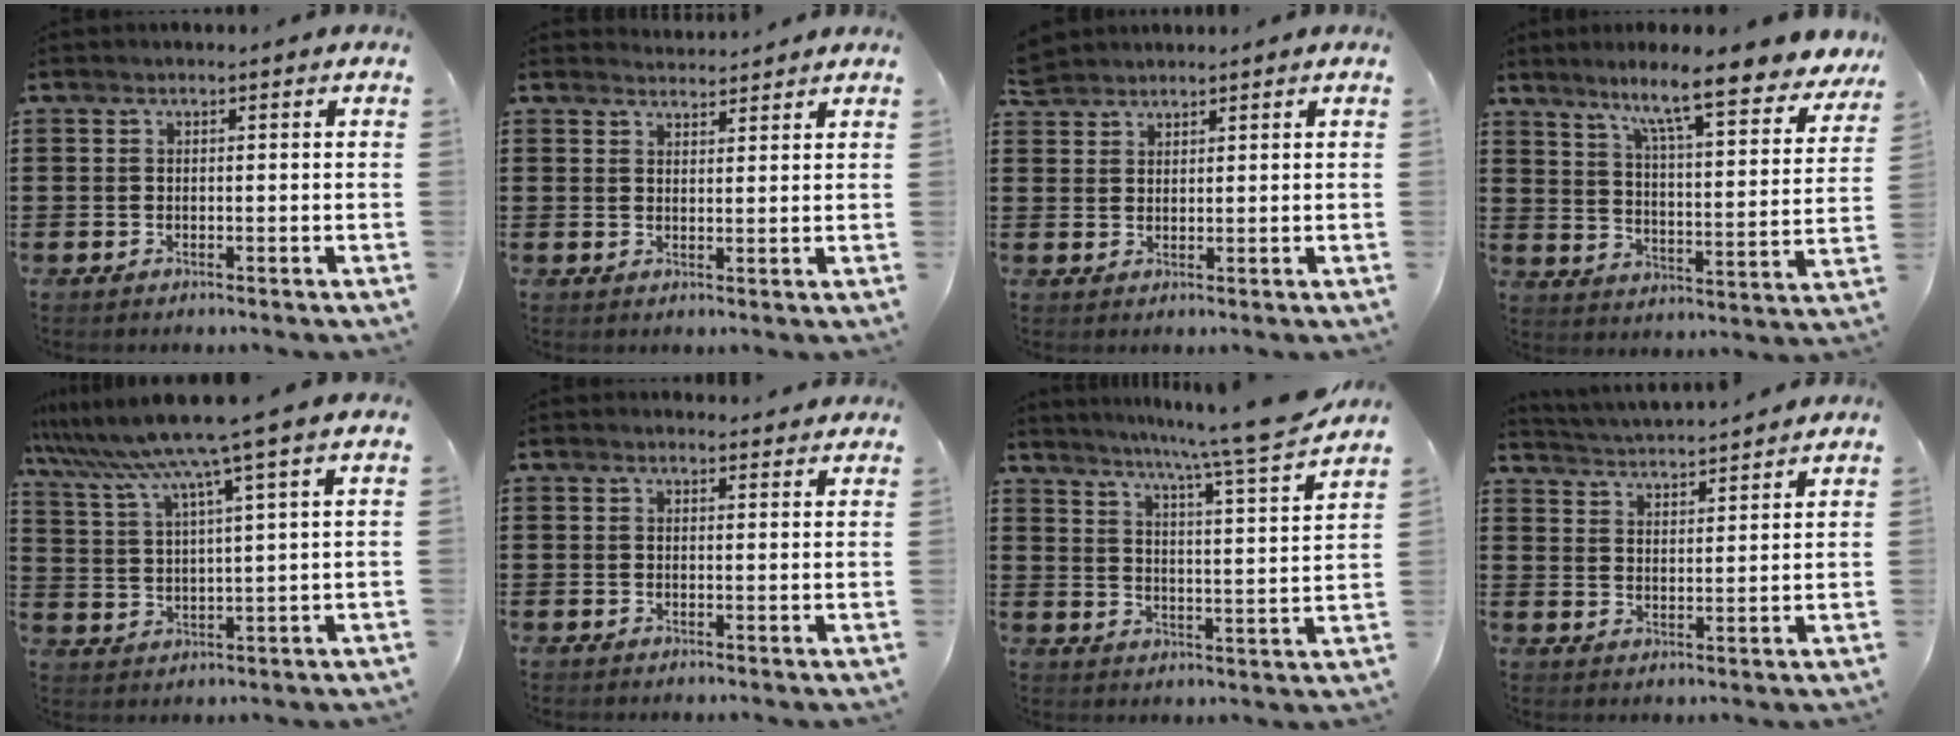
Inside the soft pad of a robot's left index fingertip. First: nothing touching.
{"total": 2.4, "force": [2.4, 0.1, -0.2], "torque": [-0.004, -0.006, 0.047]}
{"total": 2.5, "force": [2.4, 0.7, 0.0], "torque": [-0.008, 0.000, 0.048]}
{"total": 9.8, "force": [8.0, 0.1, 5.5], "torque": [-0.119, -0.054, 0.129]}
{"total": 8.3, "force": [6.7, -1.4, 4.7], "torque": [-0.117, -0.039, 0.108]}
{"total": 1.4, "force": [1.4, 0.5, 0.1], "torque": [0.003, -0.001, 0.025]}
{"total": 7.9, "force": [6.9, -1.6, 3.5], "torque": [-0.078, -0.061, 0.107]}
{"total": 3.3, "force": [3.3, -0.4, 0.0], "torque": [-0.017, -0.024, 0.055]}